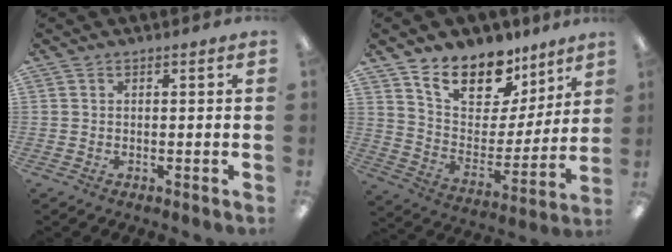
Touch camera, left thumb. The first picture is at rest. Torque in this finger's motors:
{"motor_torque": [0.40, 0.45, 1.15, -1.62, 0.08]}